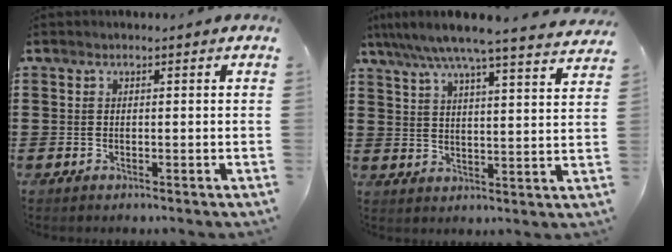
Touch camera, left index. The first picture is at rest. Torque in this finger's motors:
{"motor_torque": [1.39, -0.75, 0.29, 0.09]}